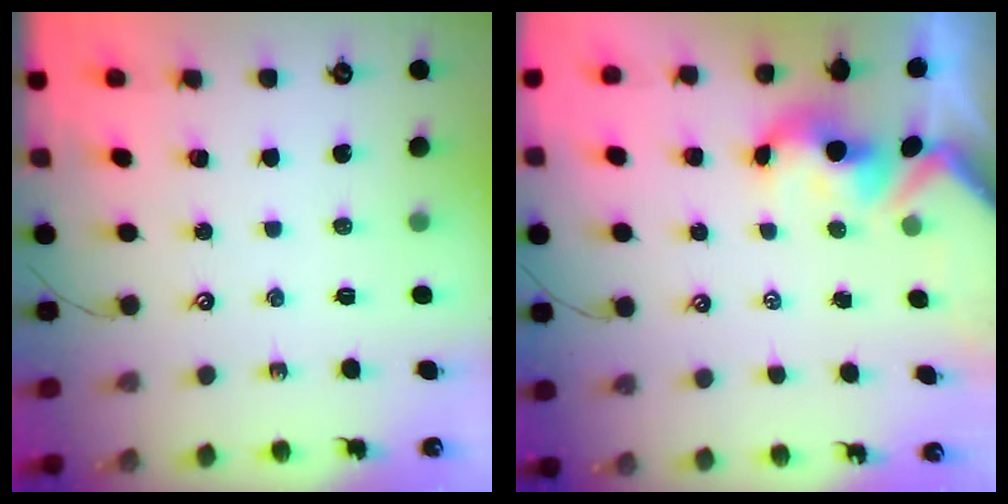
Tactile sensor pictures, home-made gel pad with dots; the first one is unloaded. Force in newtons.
{"total": 1.8, "press": 1.7, "slide": 0.7}